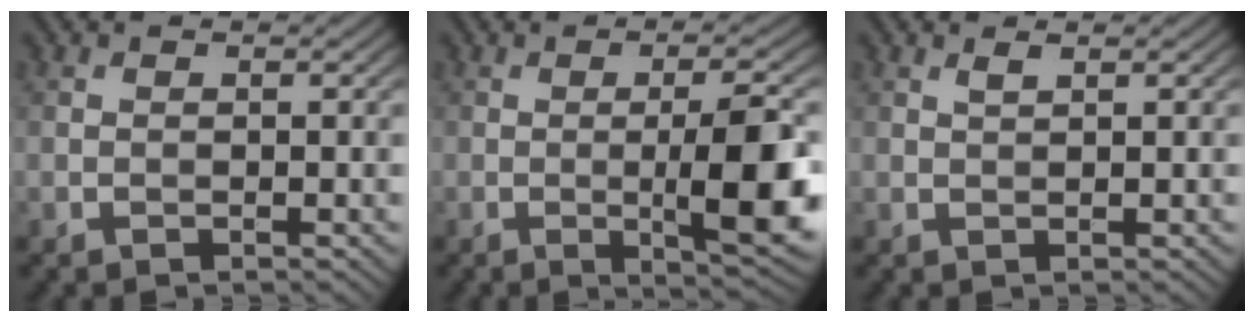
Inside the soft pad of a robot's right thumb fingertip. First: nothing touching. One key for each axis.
{"total": 8.6, "fx": -1.1, "fy": 1.7, "fz": 8.4, "tx": -0.131, "ty": -0.001, "tz": -0.016}
{"total": 0.9, "fx": 0.7, "fy": 0.1, "fz": 0.7, "tx": -0.016, "ty": 0.003, "tz": 0.013}